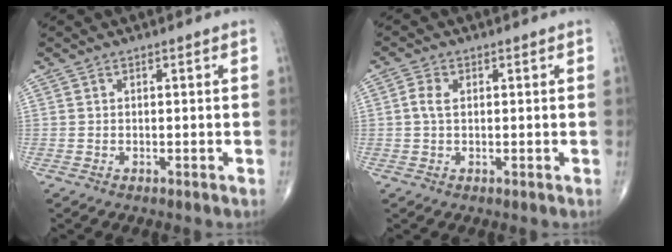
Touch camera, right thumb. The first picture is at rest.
{"total": 2.4, "force": [0.3, 1.5, 1.8], "torque": [-0.044, 0.007, 0.005]}